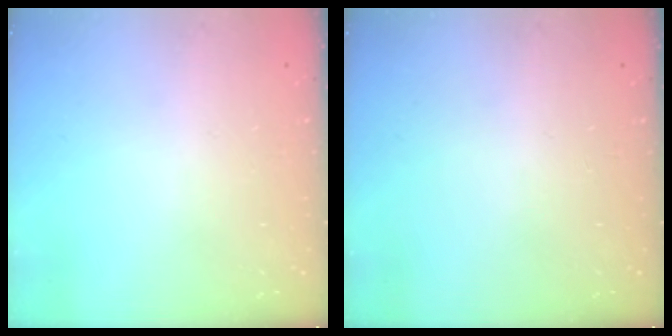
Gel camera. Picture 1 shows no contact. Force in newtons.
{"total": 0.0}